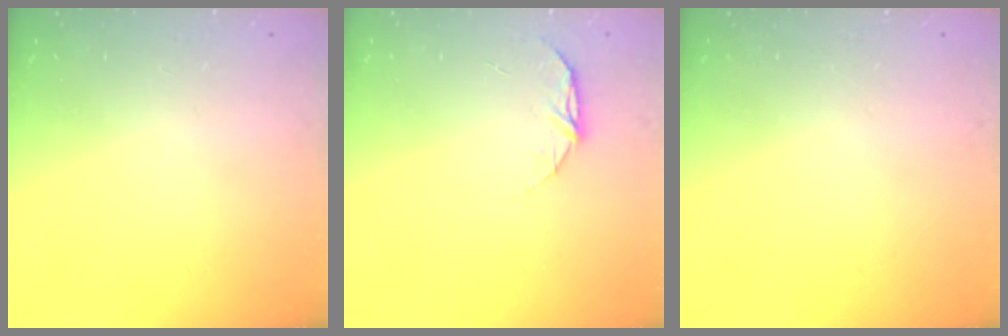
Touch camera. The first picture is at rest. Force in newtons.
{"total": 6.6, "press": 6.5, "slide": 0.6}
{"total": 0.0}